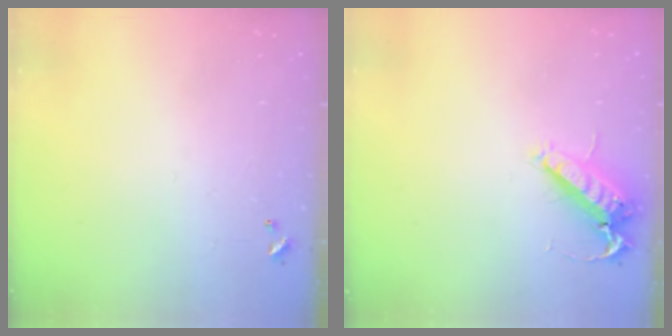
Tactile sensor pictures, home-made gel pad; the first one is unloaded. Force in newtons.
{"total": 13.1, "press": 13.0, "slide": 2.0}